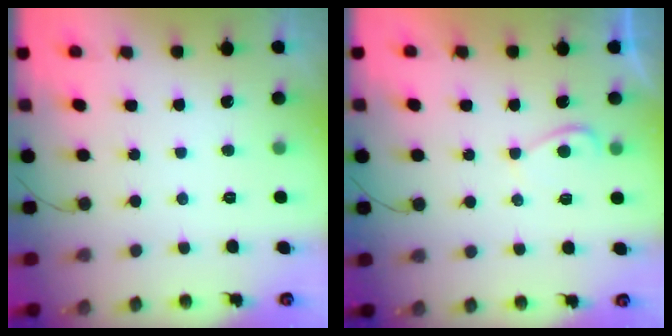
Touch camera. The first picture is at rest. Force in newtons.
{"total": 2.1, "press": 2.0, "slide": 0.5}